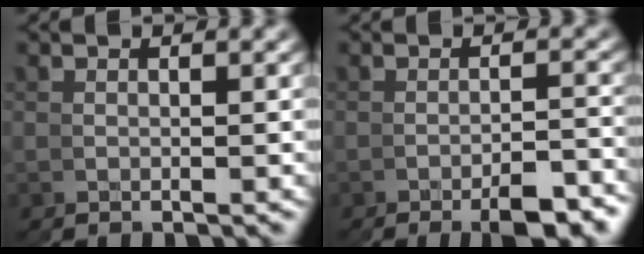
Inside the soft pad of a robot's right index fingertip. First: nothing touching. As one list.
[{"total": 3.4, "force": [-3.2, -0.4, 1.3], "torque": [-0.007, 0.006, -0.053]}]